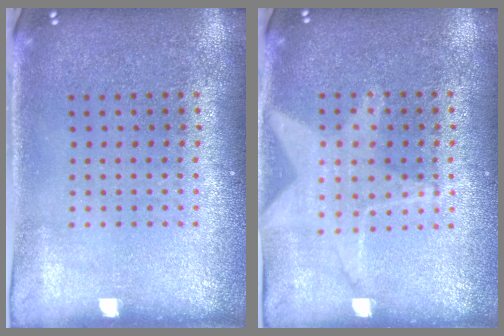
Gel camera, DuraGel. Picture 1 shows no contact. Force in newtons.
{"total": 1.4, "press": 1.3, "slide": 0.3}